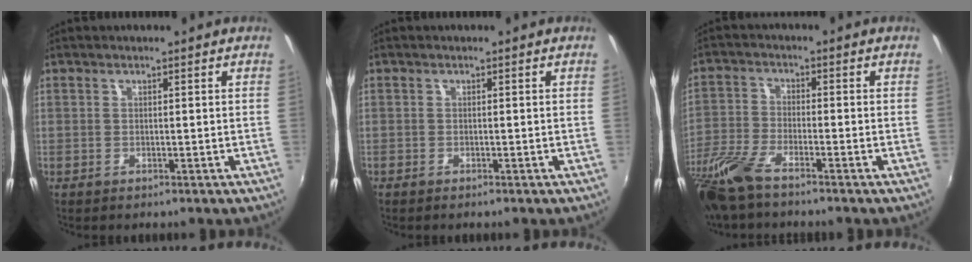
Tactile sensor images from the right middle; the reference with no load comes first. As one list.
[{"total": 0.5, "force": [-0.5, 0.1, 0.1], "torque": [-0.003, -0.003, -0.012]}, {"total": 9.8, "force": [-7.6, 2.0, 5.9], "torque": [-0.144, -0.022, -0.157]}]